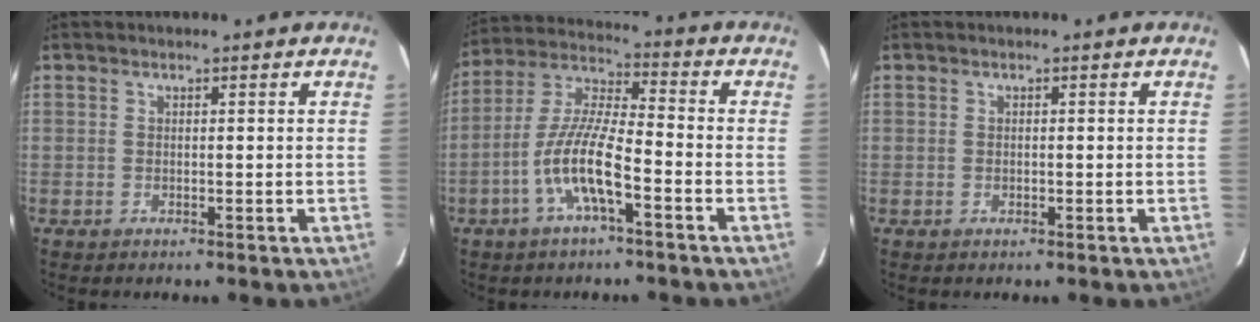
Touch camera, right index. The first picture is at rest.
{"total": 11.1, "force": [-4.8, 2.1, 9.7], "torque": [-0.206, 0.000, -0.094]}
{"total": 0.6, "force": [-0.1, 0.5, 0.2], "torque": [-0.001, 0.000, -0.002]}